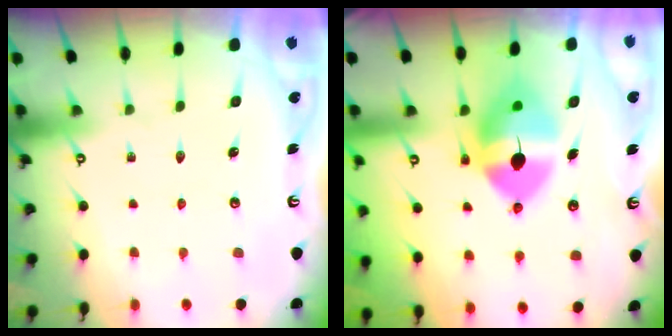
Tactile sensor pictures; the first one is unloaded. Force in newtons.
{"total": 14.0, "press": 13.8, "slide": 2.3}